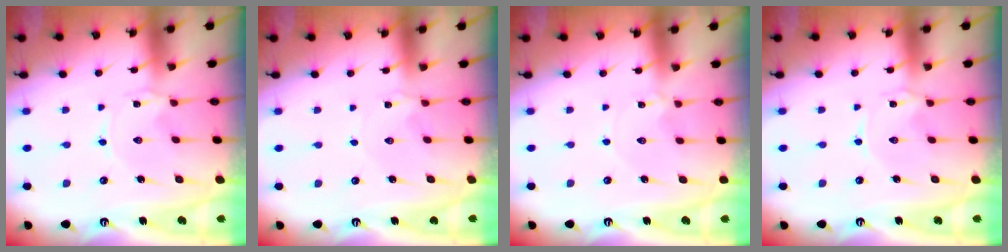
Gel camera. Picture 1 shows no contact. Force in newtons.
{"total": 0.9, "press": 0.8, "slide": 0.2}
{"total": 0.0}
{"total": 0.6, "press": 0.6, "slide": 0.2}